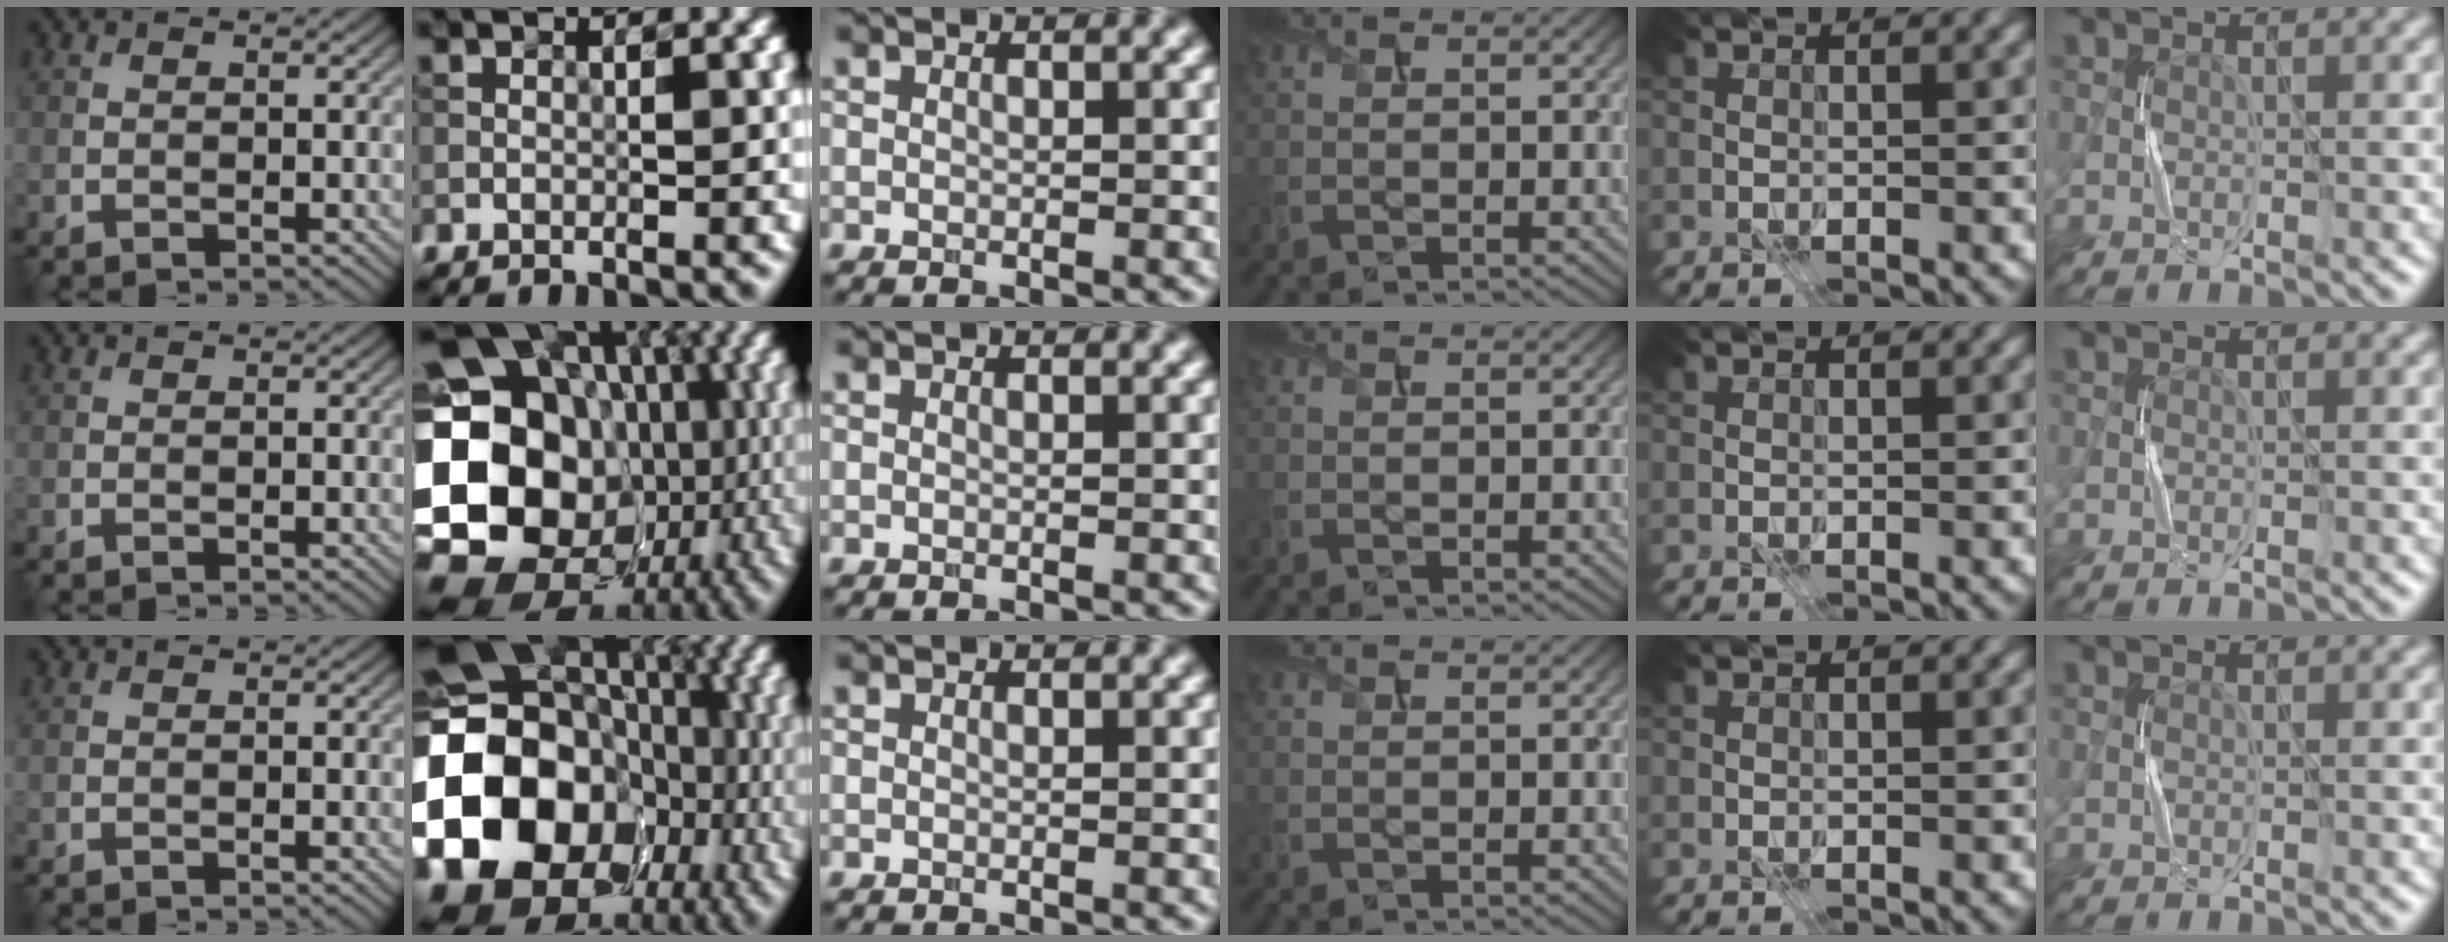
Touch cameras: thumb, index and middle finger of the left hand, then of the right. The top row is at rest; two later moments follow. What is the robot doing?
{"motion": "press", "object": "sticker"}